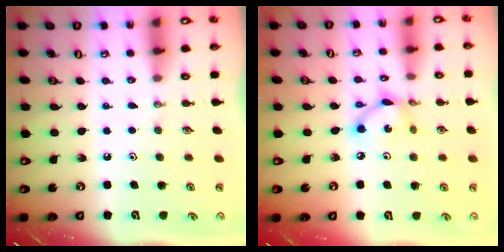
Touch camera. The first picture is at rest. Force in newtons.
{"total": 8.0, "press": 8.0, "slide": 0.4}